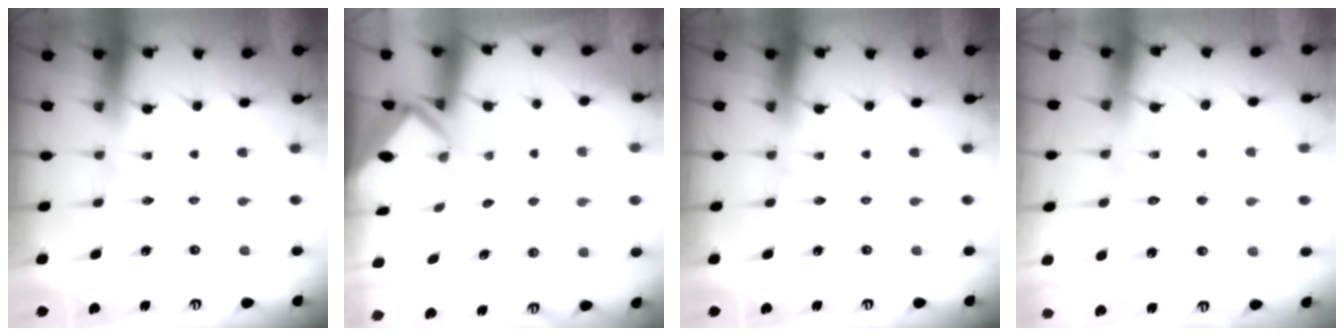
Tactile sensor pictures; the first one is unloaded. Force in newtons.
{"total": 3.4, "press": 3.4, "slide": 0.2}
{"total": 0.0}
{"total": 6.3, "press": 6.3, "slide": 0.5}